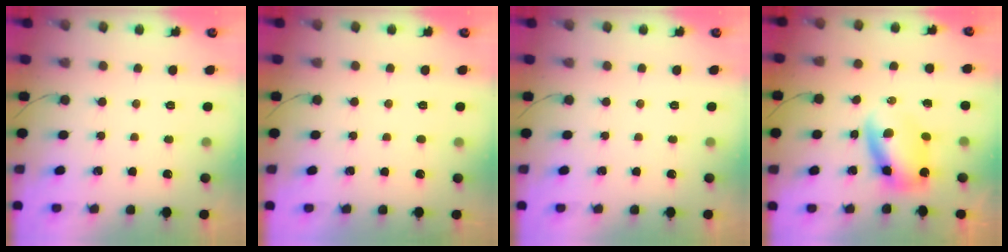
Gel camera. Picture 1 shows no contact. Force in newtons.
{"total": 0.9, "press": 0.9, "slide": 0.1}
{"total": 0.0}
{"total": 6.0, "press": 5.9, "slide": 1.0}